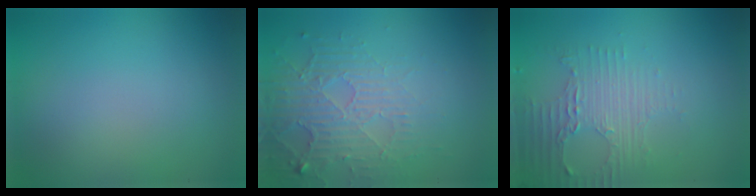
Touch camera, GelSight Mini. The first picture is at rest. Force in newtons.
{"total": 5.2, "press": 3.4, "slide": 4.0}
{"total": 3.5, "press": 2.6, "slide": 2.4}